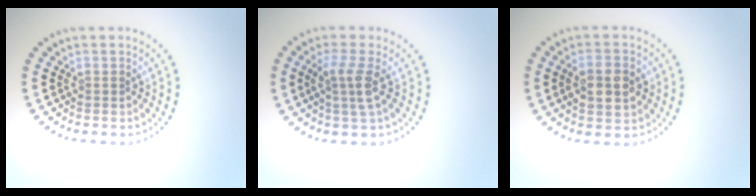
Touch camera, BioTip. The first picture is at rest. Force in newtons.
{"total": 2.6, "press": 2.0, "slide": 1.6}
{"total": 3.6, "press": 3.6, "slide": 0.2}